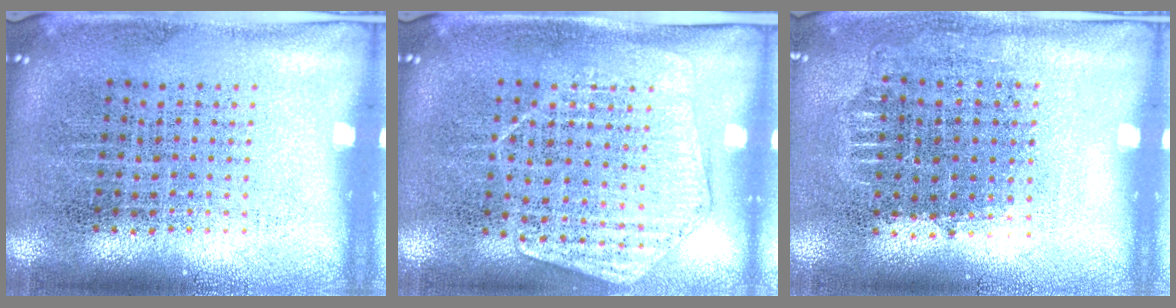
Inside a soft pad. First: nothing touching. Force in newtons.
{"total": 1.4, "press": 1.4, "slide": 0.2}
{"total": 0.7, "press": 0.7, "slide": 0.2}